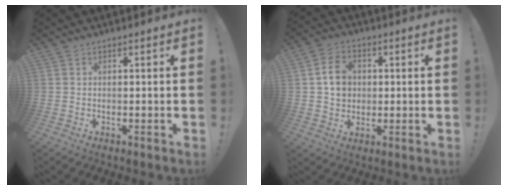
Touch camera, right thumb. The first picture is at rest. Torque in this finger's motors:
{"motor_torque": [-0.20, 0.32, -0.36, 0.18, -0.06]}